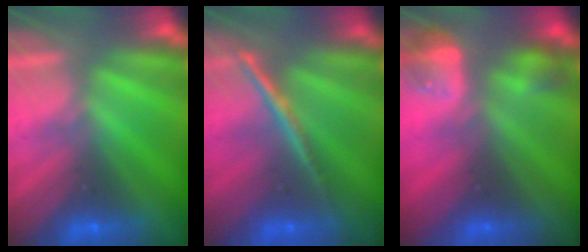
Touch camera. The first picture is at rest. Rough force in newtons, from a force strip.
{"total": 1.8}
{"total": 8.7}